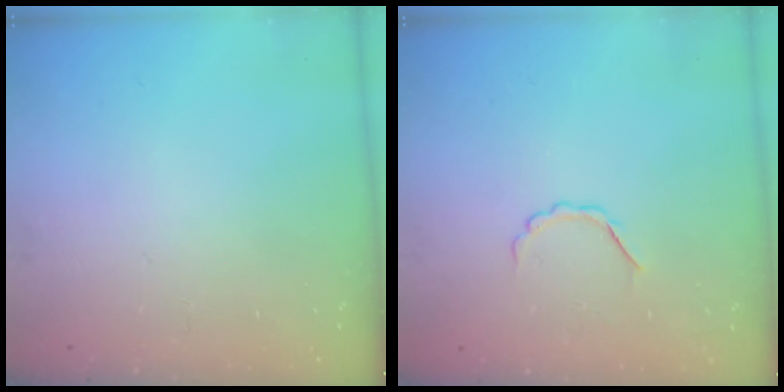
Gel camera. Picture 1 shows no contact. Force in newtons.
{"total": 3.8, "press": 3.8, "slide": 0.8}